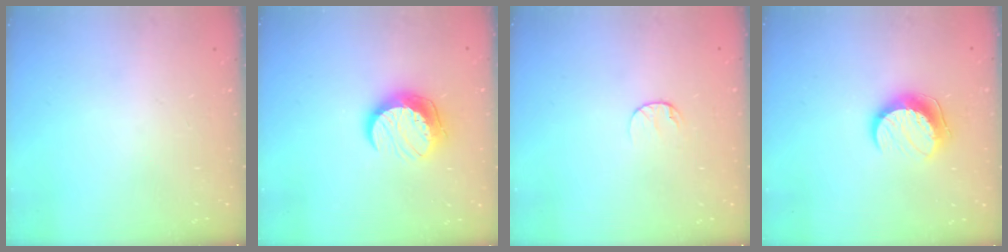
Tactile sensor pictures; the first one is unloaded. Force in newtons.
{"total": 11.5, "press": 11.5, "slide": 0.6}
{"total": 6.3, "press": 6.3, "slide": 0.6}
{"total": 10.3, "press": 10.3, "slide": 0.3}